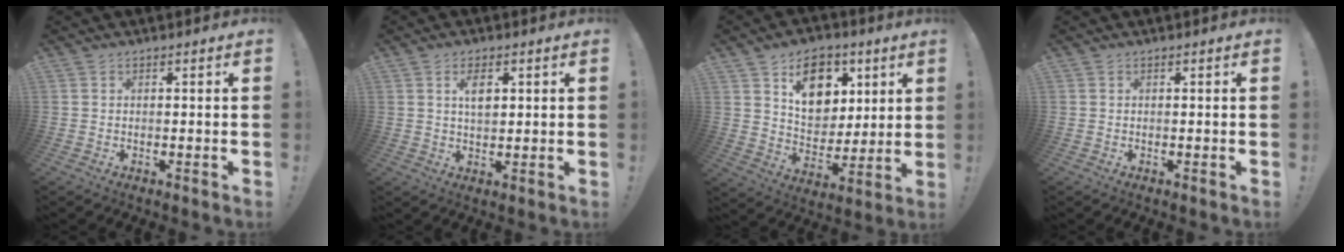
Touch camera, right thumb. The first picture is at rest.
{"total": 5.2, "force": [1.7, 2.8, 4.1], "torque": [-0.062, 0.000, 0.025]}
{"total": 14.0, "force": [7.1, 10.1, 6.6], "torque": [-0.083, -0.033, 0.133]}
{"total": 0.0}